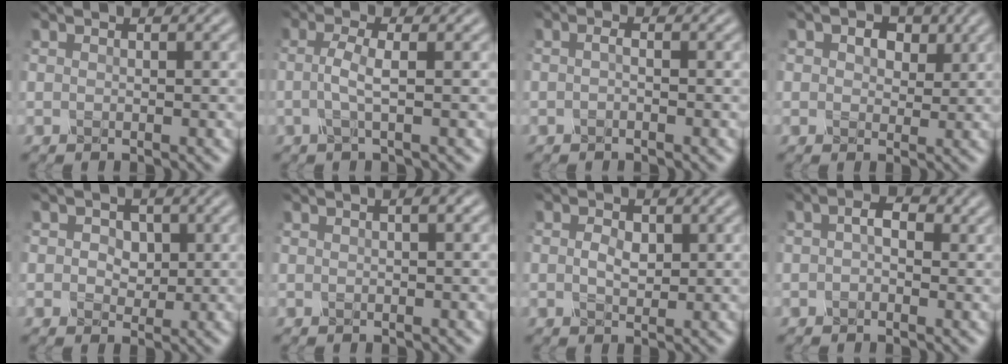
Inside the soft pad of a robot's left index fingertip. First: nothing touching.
{"total": 2.1, "force": [-0.6, 0.3, 2.0], "torque": [-0.043, 0.004, -0.017]}
{"total": 0.7, "force": [-0.5, 0.2, 0.5], "torque": [-0.012, 0.003, -0.014]}
{"total": 4.4, "force": [2.1, 3.0, 2.5], "torque": [-0.047, 0.003, 0.017]}
{"total": 2.7, "force": [0.4, 2.3, 1.5], "torque": [-0.027, 0.005, -0.005]}
{"total": 1.0, "force": [0.3, 0.2, 0.9], "torque": [-0.014, 0.004, 0.003]}
{"total": 1.5, "force": [-0.1, 1.1, 1.1], "torque": [-0.023, -0.003, -0.003]}
{"total": 2.6, "force": [0.3, 1.6, 2.0], "torque": [-0.032, 0.008, -0.004]}